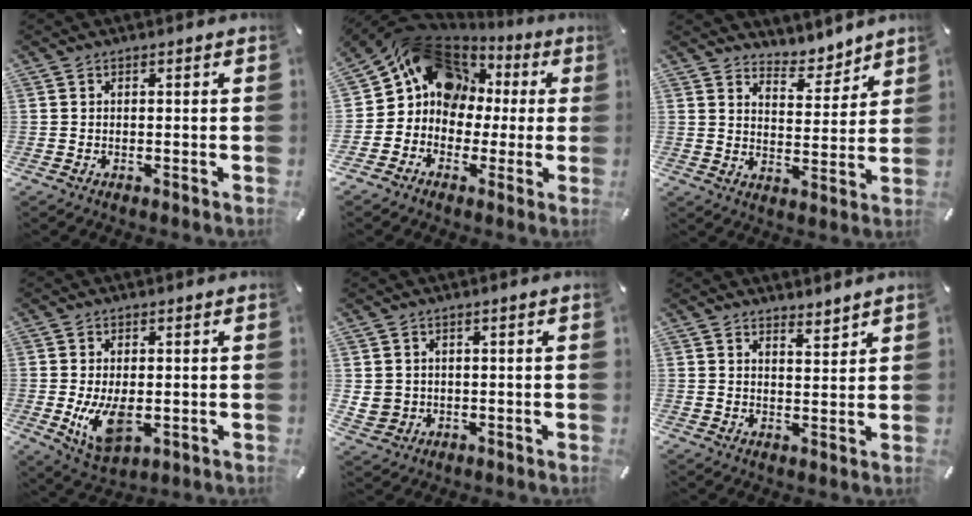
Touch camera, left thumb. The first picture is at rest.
{"total": 14.7, "force": [5.3, 12.7, 5.3], "torque": [-0.092, -0.033, 0.107]}
{"total": 6.5, "force": [5.7, 3.0, 0.0], "torque": [0.012, -0.057, 0.100]}
{"total": 9.0, "force": [-0.9, 5.1, 7.4], "torque": [-0.147, -0.013, -0.012]}
{"total": 3.9, "force": [0.6, 3.8, 0.8], "torque": [-0.029, 0.005, 0.013]}
{"total": 3.4, "force": [3.3, 0.6, 0.1], "torque": [0.009, -0.028, 0.060]}